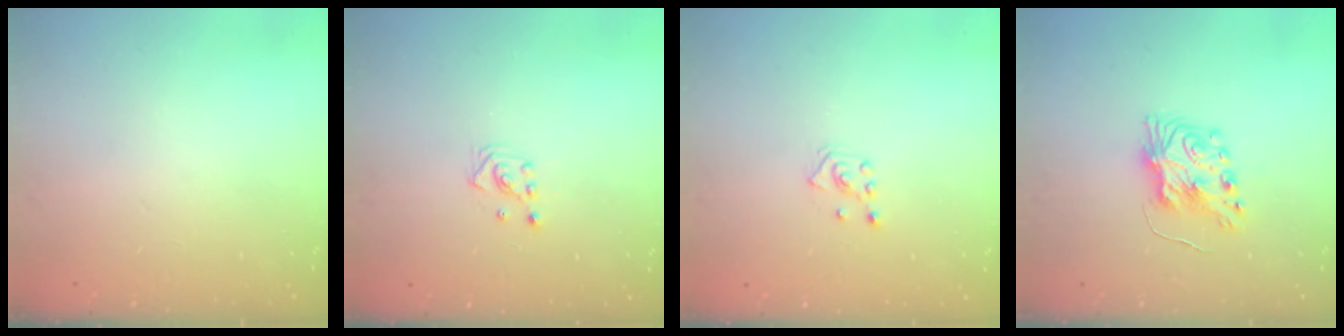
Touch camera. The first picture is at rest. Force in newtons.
{"total": 2.8, "press": 2.8, "slide": 0.3}
{"total": 2.8, "press": 2.7, "slide": 0.7}
{"total": 8.0, "press": 8.0, "slide": 0.2}